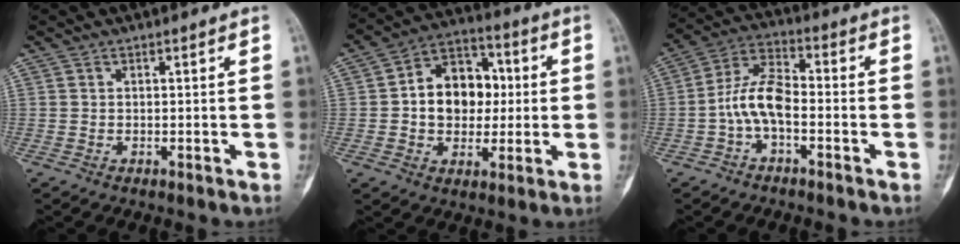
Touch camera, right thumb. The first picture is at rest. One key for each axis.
{"total": 13.8, "fx": 0.6, "fy": 10.4, "fz": 9.0, "tx": -0.094, "ty": 0.024, "tz": 0.005}
{"total": 8.7, "fx": -2.2, "fy": 4.3, "fz": 7.2, "tx": -0.141, "ty": 0.038, "tz": -0.050}